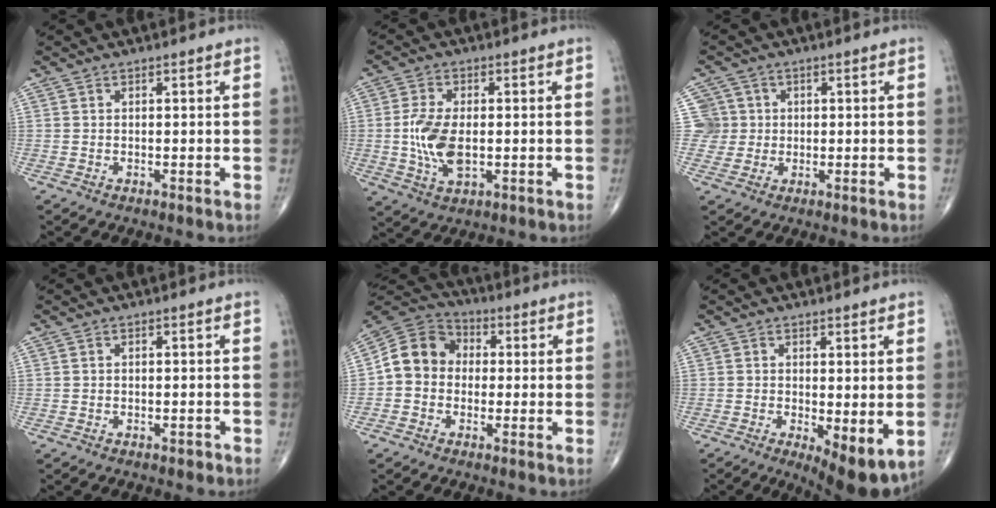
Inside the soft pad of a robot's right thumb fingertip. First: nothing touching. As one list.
[{"total": 8.9, "force": [-0.6, 4.7, 7.6], "torque": [-0.155, -0.005, -0.008]}, {"total": 5.0, "force": [0.8, 4.9, -0.2], "torque": [0.040, 0.009, 0.010]}, {"total": 0.9, "force": [-0.6, 0.6, 0.4], "torque": [-0.003, 0.001, -0.010]}, {"total": 10.4, "force": [0.0, 8.9, 5.3], "torque": [-0.078, 0.033, -0.016]}, {"total": 8.3, "force": [-1.6, 2.9, 7.6], "torque": [-0.113, -0.025, -0.021]}]